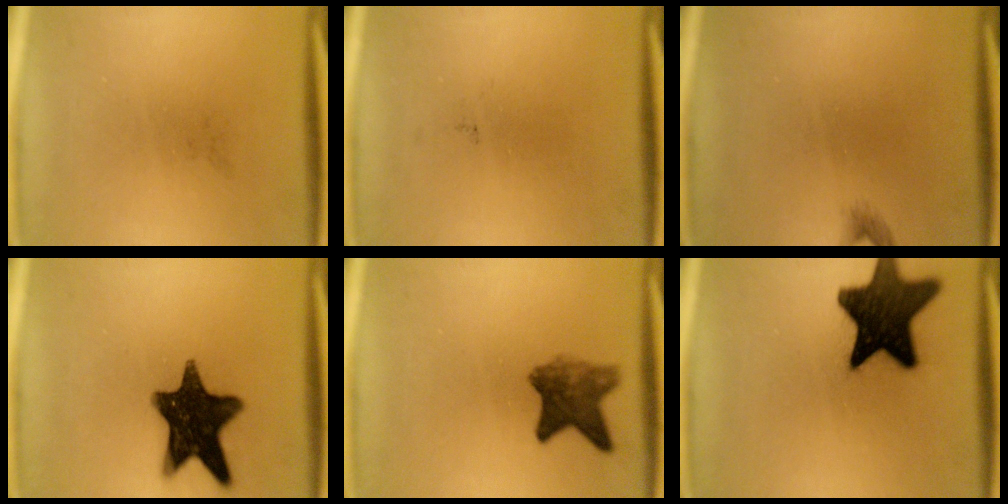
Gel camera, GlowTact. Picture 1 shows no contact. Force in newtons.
{"total": 0.0}
{"total": 0.9}
{"total": 15.3}
{"total": 6.1}
{"total": 15.9}